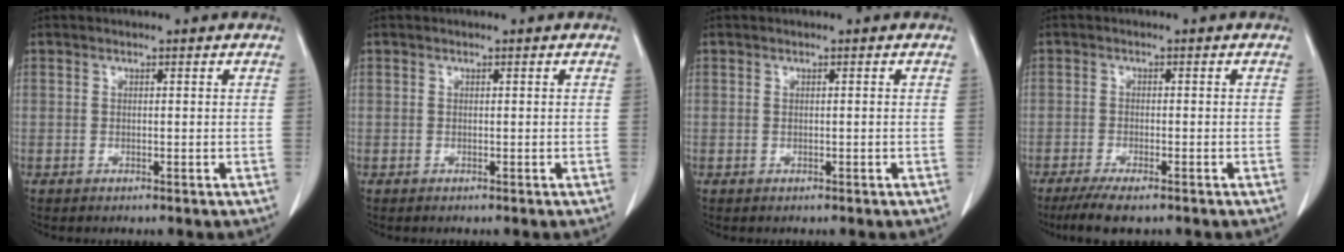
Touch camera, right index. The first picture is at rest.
{"total": 0.0}
{"total": 0.0}
{"total": 5.7, "force": [-4.3, 1.0, 3.7], "torque": [-0.063, -0.014, -0.068]}